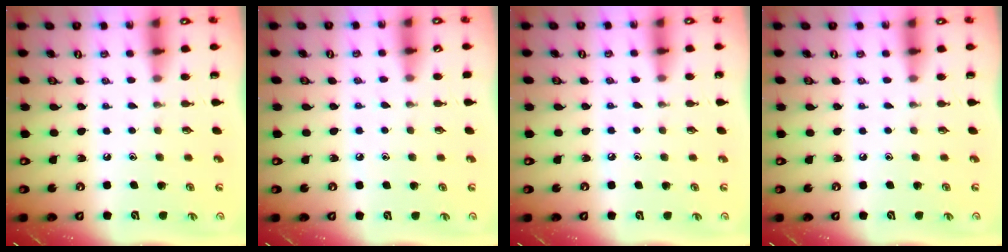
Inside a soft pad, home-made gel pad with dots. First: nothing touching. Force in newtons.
{"total": 3.4, "press": 3.4, "slide": 0.5}
{"total": 3.9, "press": 3.8, "slide": 0.5}
{"total": 0.0}